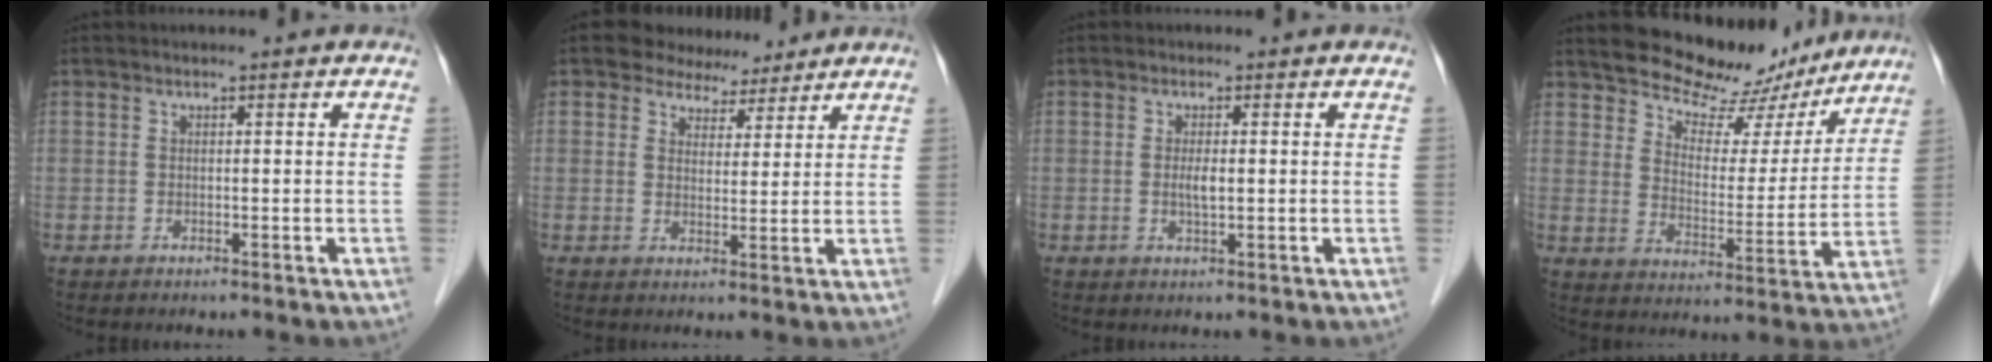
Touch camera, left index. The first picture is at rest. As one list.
[{"total": 4.7, "force": [4.0, 2.4, 0.6], "torque": [-0.002, 0.001, 0.058]}, {"total": 1.8, "force": [-0.2, 0.5, 1.7], "torque": [-0.038, -0.005, -0.004]}, {"total": 13.7, "force": [12.4, 4.9, 3.0], "torque": [-0.035, -0.014, 0.166]}]